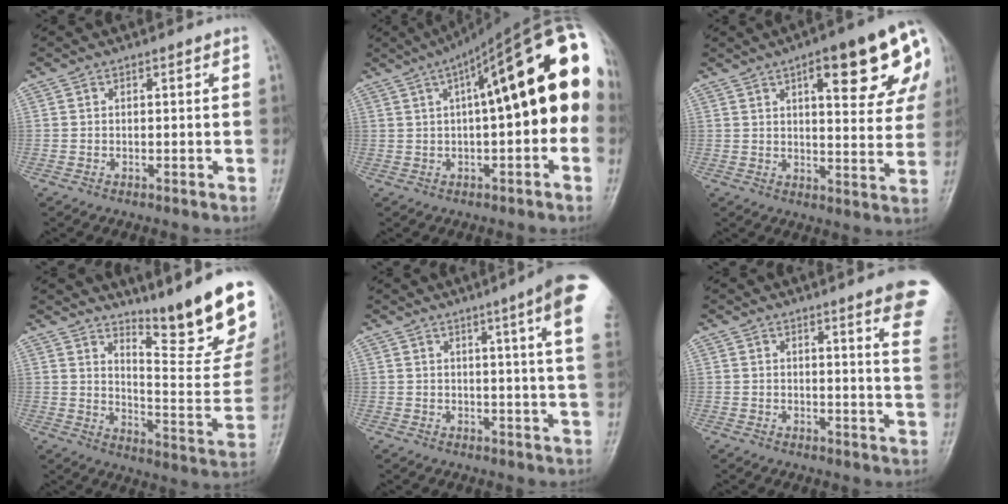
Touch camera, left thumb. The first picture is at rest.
{"total": 22.9, "force": [3.8, 7.3, 21.3], "torque": [-0.291, 0.052, 0.049]}
{"total": 18.7, "force": [8.1, 5.6, 16.0], "torque": [-0.183, -0.014, 0.100]}
{"total": 19.7, "force": [15.3, 2.6, 12.1], "torque": [-0.145, -0.144, 0.217]}
{"total": 11.8, "force": [5.6, 0.0, 10.4], "torque": [-0.133, -0.018, 0.054]}
{"total": 10.8, "force": [7.4, 0.9, 7.7], "torque": [-0.071, -0.032, 0.067]}